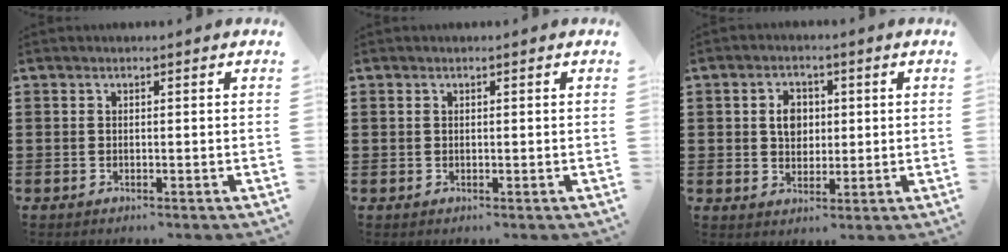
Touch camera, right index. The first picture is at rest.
{"total": 0.0}
{"total": 4.3, "force": [0.6, 3.2, 2.7], "torque": [-0.054, 0.011, 0.005]}